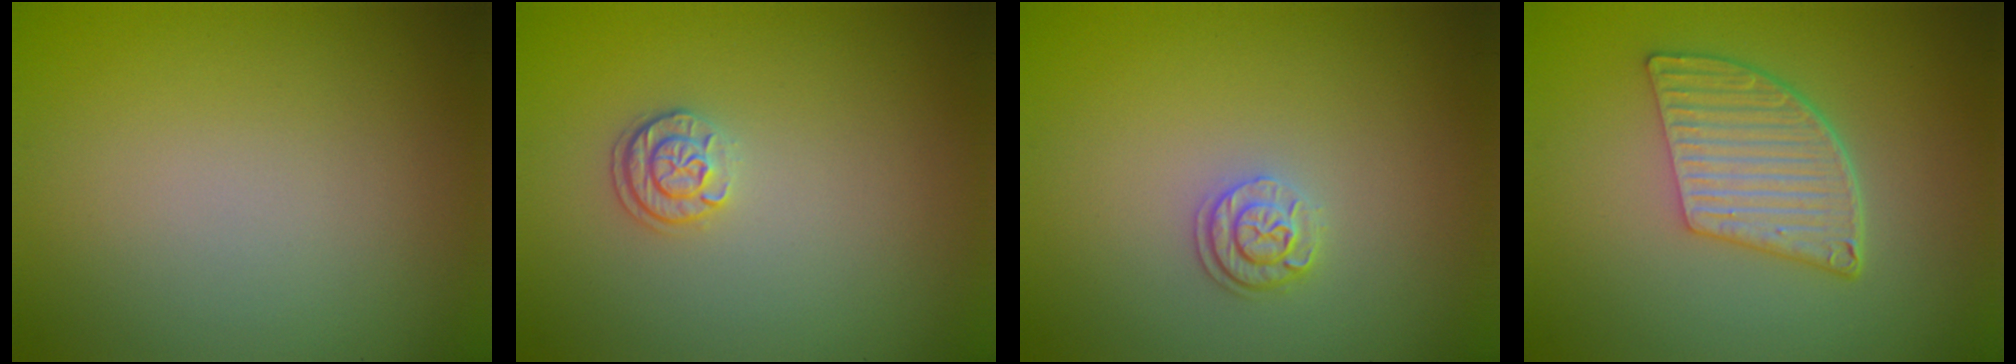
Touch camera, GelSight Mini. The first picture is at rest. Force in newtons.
{"total": 1.7, "press": 1.6, "slide": 0.7}
{"total": 1.9, "press": 1.7, "slide": 0.9}
{"total": 5.5, "press": 4.1, "slide": 3.7}